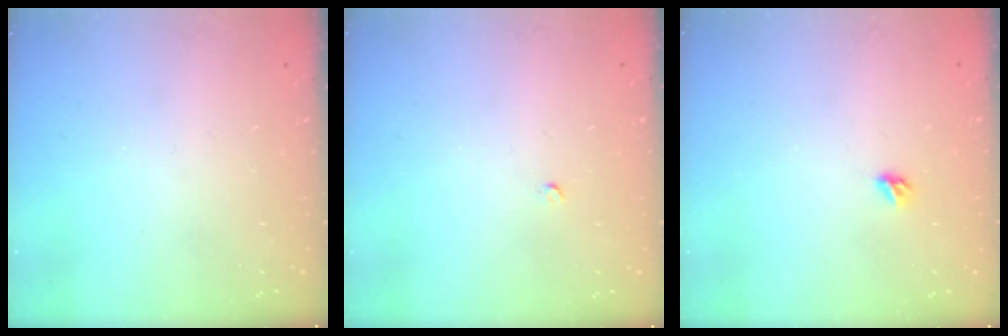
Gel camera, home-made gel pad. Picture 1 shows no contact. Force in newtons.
{"total": 2.0, "press": 2.0, "slide": 0.3}
{"total": 3.5, "press": 3.5, "slide": 0.8}